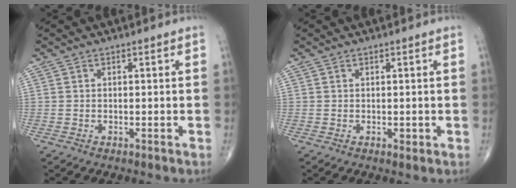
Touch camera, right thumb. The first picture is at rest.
{"total": 0.8, "force": [0.1, 0.5, 0.6], "torque": [-0.006, -0.001, 0.002]}